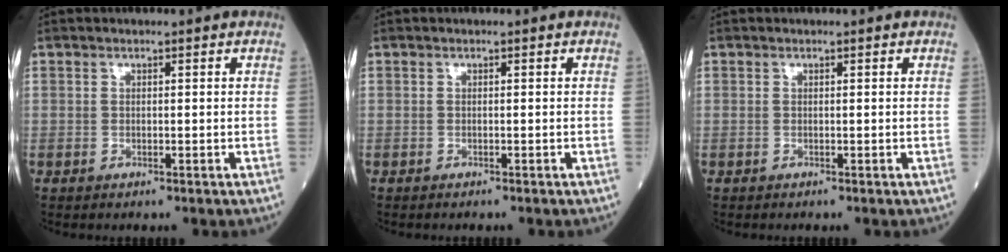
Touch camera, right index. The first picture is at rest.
{"total": 0.7, "force": [-0.6, -0.1, 0.3], "torque": [-0.003, 0.001, -0.010]}
{"total": 0.0}